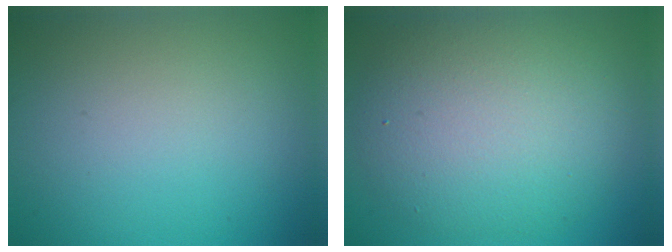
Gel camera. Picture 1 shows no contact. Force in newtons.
{"total": 8.0, "press": 8.0, "slide": 0.5}